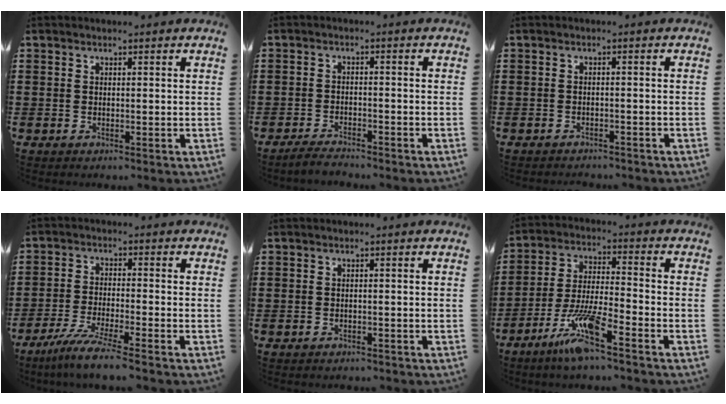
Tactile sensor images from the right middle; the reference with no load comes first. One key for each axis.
{"total": 2.4, "fx": -2.4, "fy": 0.2, "fz": 0.4, "tx": -0.011, "ty": 0.000, "tz": -0.048}
{"total": 1.2, "fx": -1.2, "fy": 0.1, "fz": -0.1, "tx": -0.003, "ty": 0.000, "tz": -0.027}
{"total": 5.9, "fx": -4.8, "fy": -0.5, "fz": 3.3, "tx": -0.072, "ty": -0.021, "tz": -0.090}
{"total": 0.6, "fx": -0.6, "fy": 0.1, "fz": 0.0, "tx": -0.002, "ty": -0.001, "tz": -0.013}
{"total": 9.0, "fx": -6.1, "fy": 0.7, "fz": 6.6, "tx": -0.145, "ty": -0.012, "tz": -0.119}